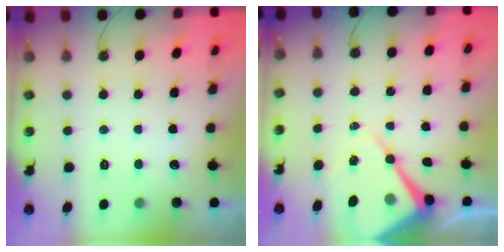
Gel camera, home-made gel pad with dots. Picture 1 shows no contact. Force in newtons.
{"total": 12.1, "press": 12.1, "slide": 1.0}